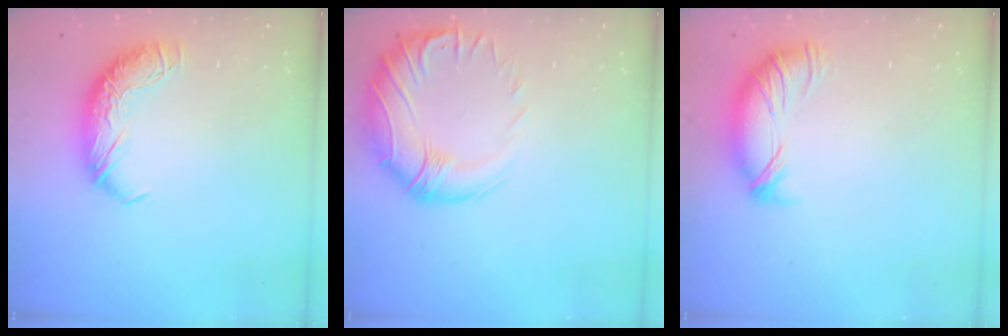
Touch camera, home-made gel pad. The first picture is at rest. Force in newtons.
{"total": 3.4, "press": 1.0, "slide": 3.3}
{"total": 3.7, "press": 3.3, "slide": 1.7}